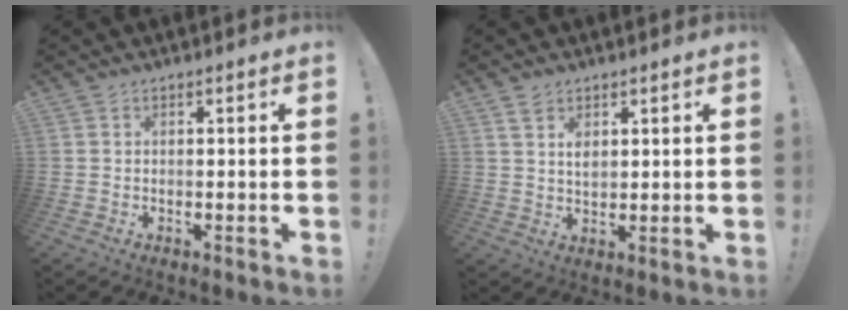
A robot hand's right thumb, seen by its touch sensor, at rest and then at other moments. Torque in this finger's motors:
{"motor_torque": [-0.39, 0.58, -0.09, 0.07, 0.12]}